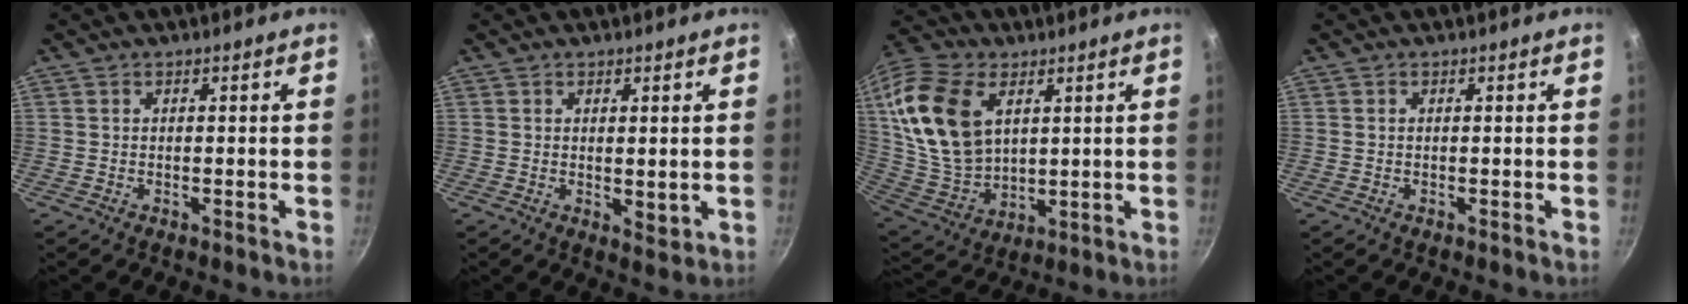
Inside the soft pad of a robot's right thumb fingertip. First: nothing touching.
{"total": 2.5, "force": [0.6, 1.1, 2.2], "torque": [-0.031, -0.012, 0.010]}
{"total": 20.2, "force": [6.3, 12.9, 14.2], "torque": [-0.268, -0.021, 0.134]}
{"total": 0.0}